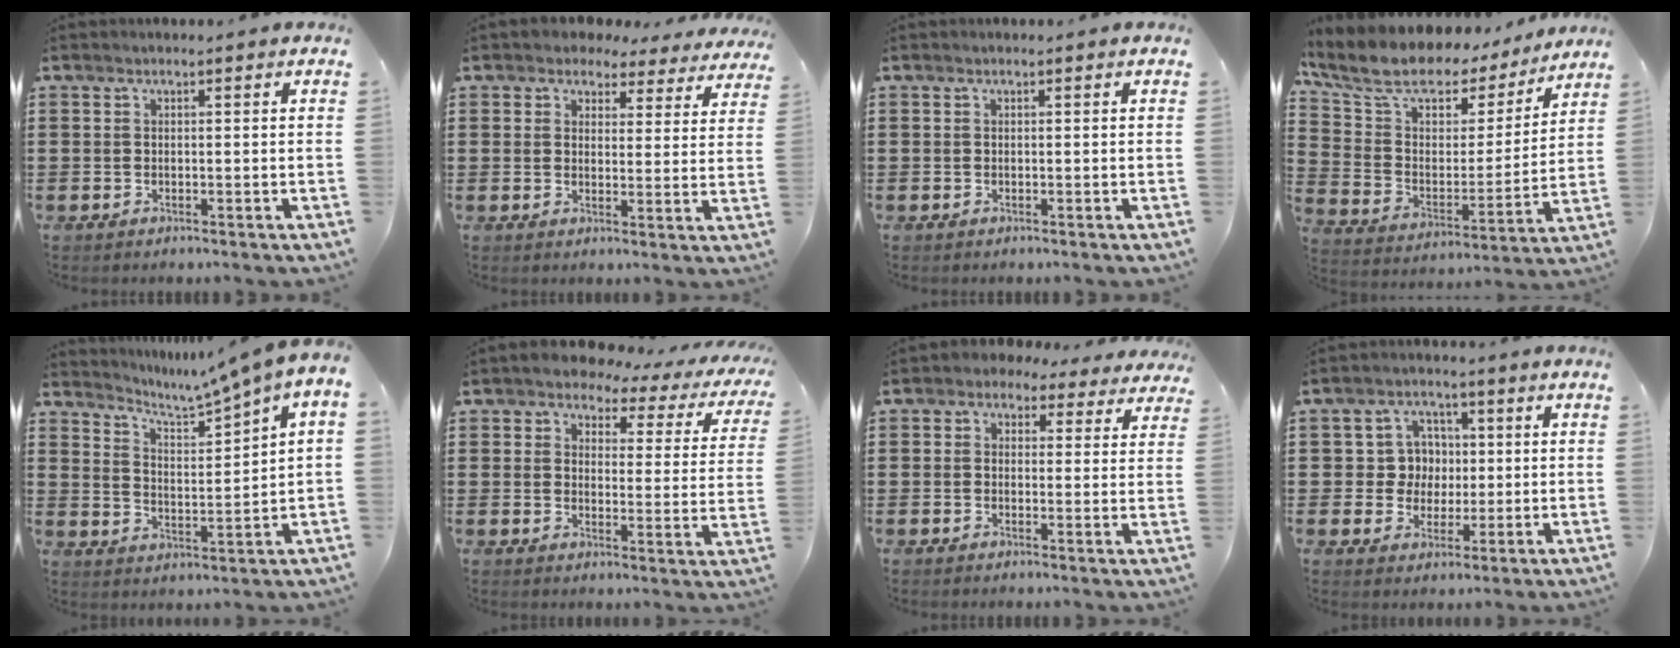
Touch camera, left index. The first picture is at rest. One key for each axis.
{"total": 3.8, "fx": 3.4, "fy": 1.5, "fz": 0.6, "tx": -0.023, "ty": -0.013, "tz": 0.058}
{"total": 0.0}
{"total": 10.2, "fx": 8.0, "fy": 4.9, "fz": 4.1, "tx": -0.114, "ty": -0.050, "tz": 0.139}
{"total": 4.4, "fx": 3.6, "fy": -0.3, "fz": 2.6, "tx": -0.071, "ty": -0.030, "tz": 0.048}
{"total": 4.2, "fx": 3.5, "fy": 1.7, "fz": 1.4, "tx": -0.042, "ty": -0.018, "tz": 0.054}
{"total": 2.8, "fx": 2.2, "fy": 1.7, "fz": 0.7, "tx": -0.019, "ty": -0.002, "tz": 0.037}
{"total": 6.1, "fx": 0.6, "fy": 5.8, "fz": 1.9, "tx": -0.055, "ty": 0.015, "tz": 0.008}